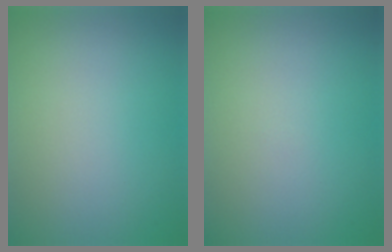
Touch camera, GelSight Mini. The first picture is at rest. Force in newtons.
{"total": 0.0}